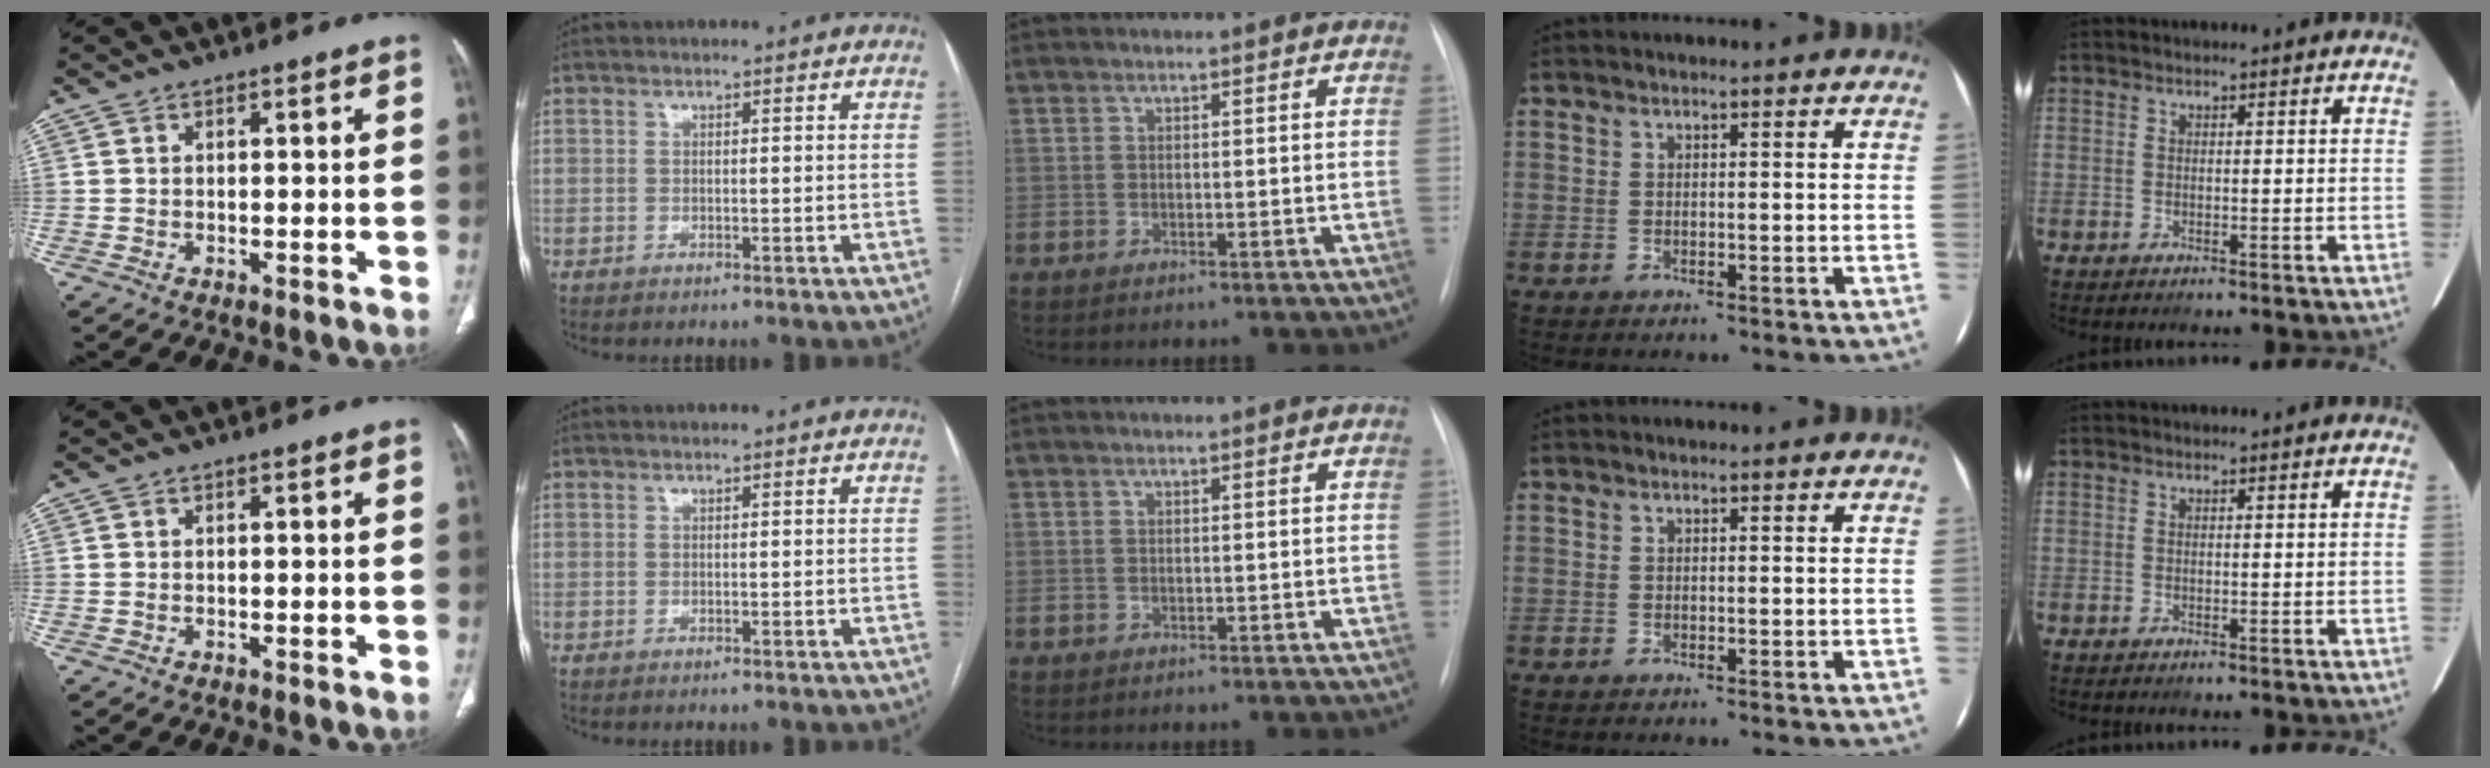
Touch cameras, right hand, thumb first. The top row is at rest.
{}